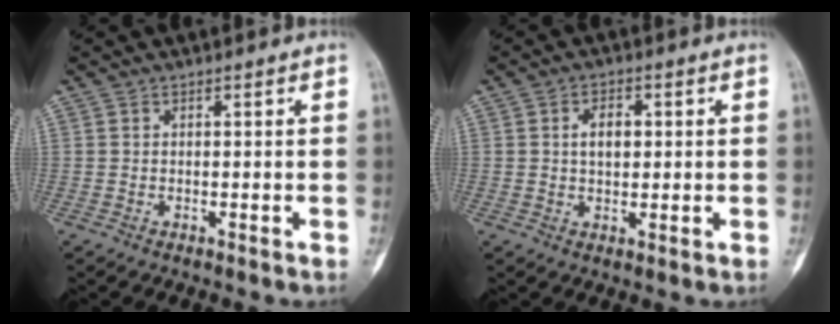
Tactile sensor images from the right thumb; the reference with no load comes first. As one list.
[{"total": 4.4, "force": [0.9, 2.6, 3.4], "torque": [-0.045, 0.000, 0.012]}]